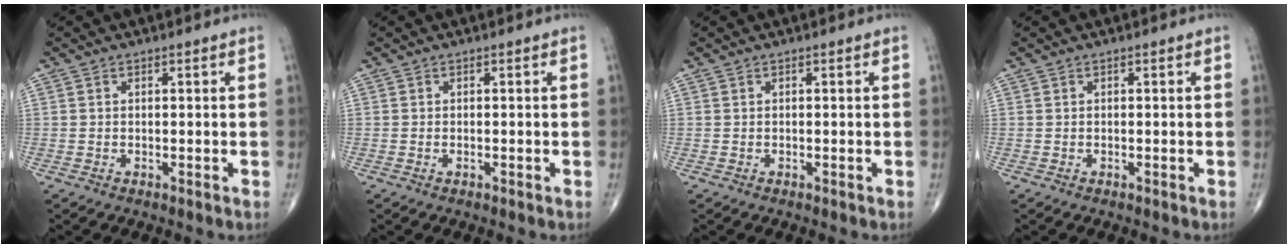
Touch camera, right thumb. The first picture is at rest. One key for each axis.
{"total": 0.0}
{"total": 0.0}
{"total": 0.0}